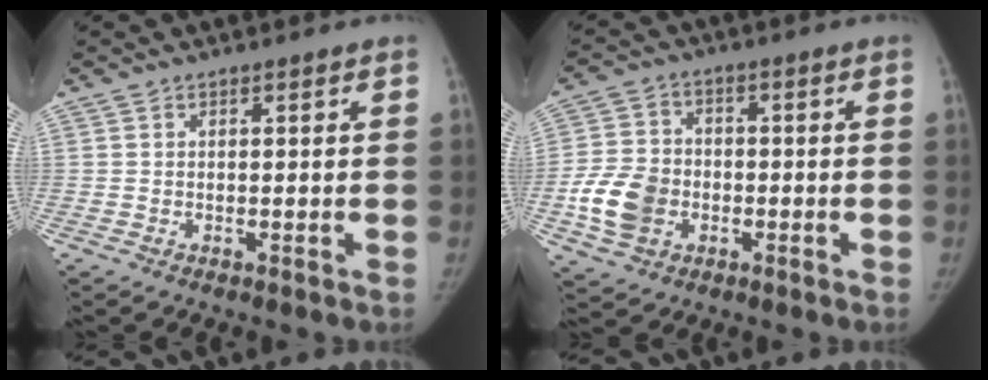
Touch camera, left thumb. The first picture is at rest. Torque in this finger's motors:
{"motor_torque": [-0.16, 0.29, 0.54, -0.42, 0.07]}